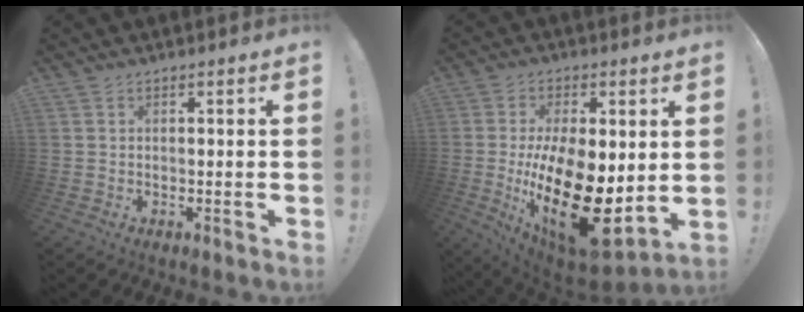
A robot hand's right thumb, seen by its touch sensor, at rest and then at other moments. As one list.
[{"total": 24.2, "force": [-3.4, 11.7, 21.0], "torque": [-0.378, -0.009, -0.038]}]